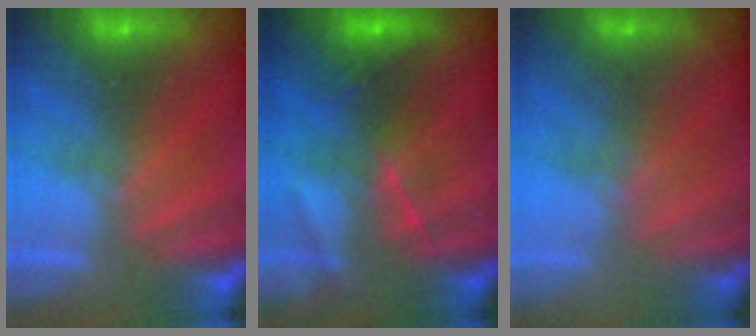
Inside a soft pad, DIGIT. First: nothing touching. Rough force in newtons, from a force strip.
{"total": 2.8}
{"total": 1.5}